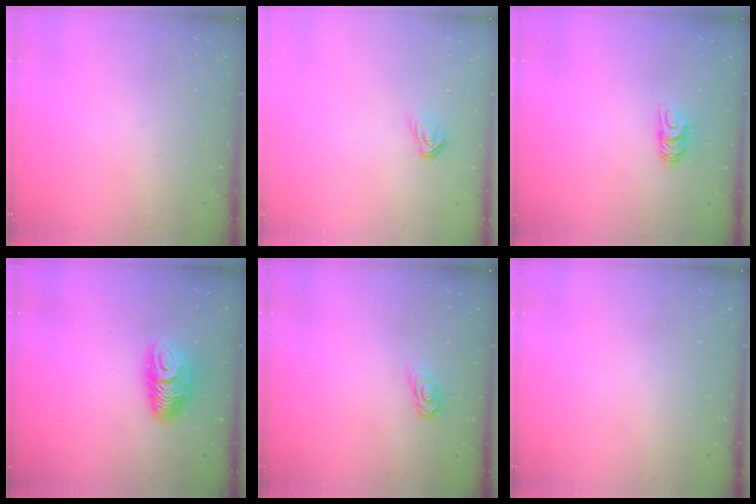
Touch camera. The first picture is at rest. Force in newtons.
{"total": 5.0, "press": 5.0, "slide": 0.5}
{"total": 6.4, "press": 6.4, "slide": 0.5}
{"total": 9.0, "press": 9.0, "slide": 0.2}
{"total": 3.2, "press": 3.2, "slide": 0.1}
{"total": 0.0}